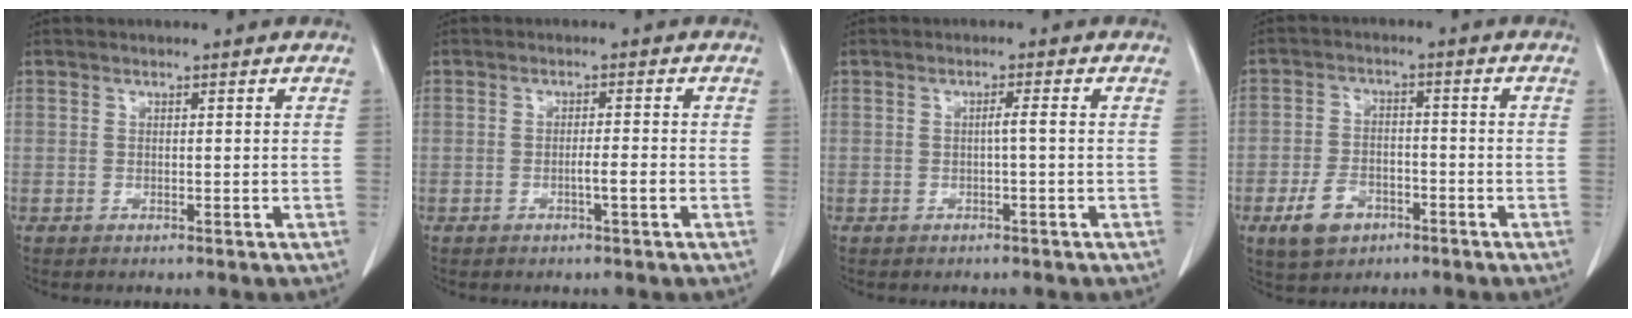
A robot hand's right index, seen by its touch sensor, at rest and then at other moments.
{"total": 2.1, "force": [-0.8, -0.1, 2.0], "torque": [-0.035, 0.000, -0.014]}
{"total": 1.4, "force": [-0.2, -0.3, 1.3], "torque": [-0.022, 0.002, -0.004]}
{"total": 6.4, "force": [-3.3, 4.1, 3.5], "torque": [-0.073, 0.005, -0.050]}